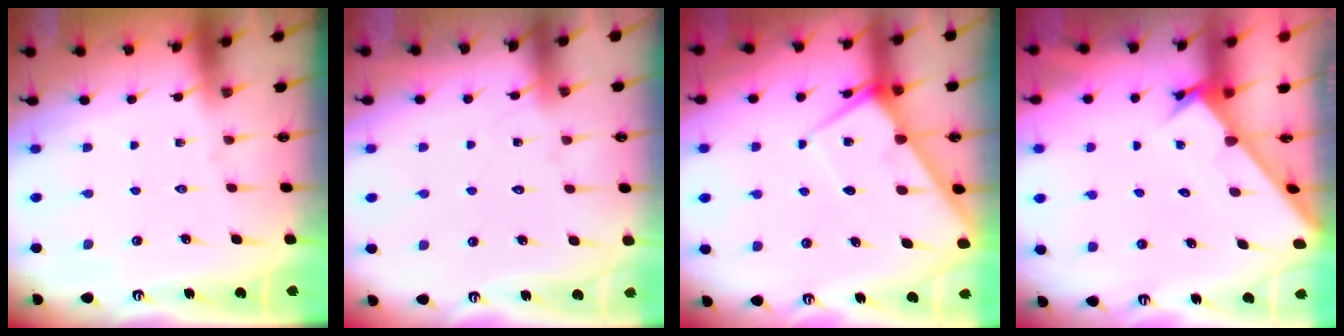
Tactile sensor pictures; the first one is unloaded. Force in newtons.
{"total": 6.0, "press": 6.0, "slide": 0.5}
{"total": 6.4, "press": 6.4, "slide": 0.7}
{"total": 2.7, "press": 2.7, "slide": 0.3}